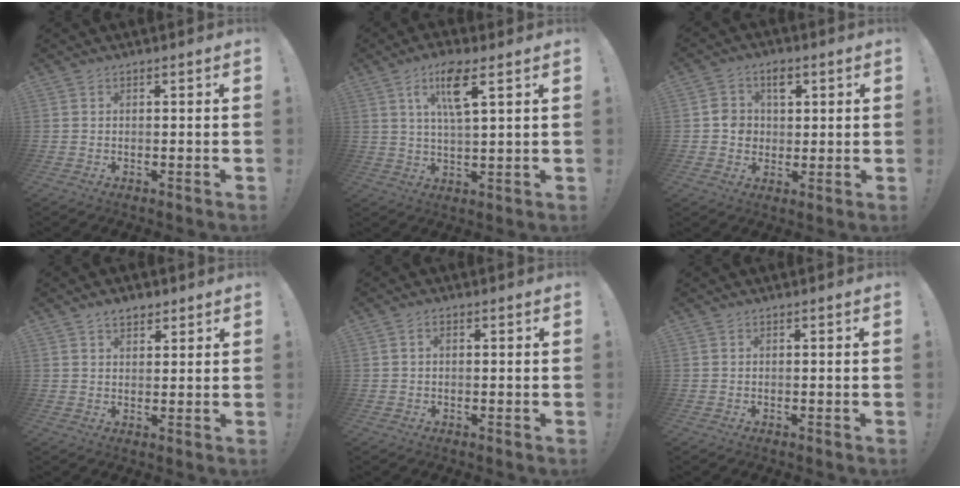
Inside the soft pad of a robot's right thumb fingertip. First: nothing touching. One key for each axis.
{"total": 10.1, "fx": 5.1, "fy": 2.5, "fz": 8.3, "tx": -0.141, "ty": -0.008, "tz": 0.086}
{"total": 6.8, "fx": 1.4, "fy": 6.1, "fz": 2.7, "tx": -0.033, "ty": -0.001, "tz": 0.027}
{"total": 4.1, "fx": 2.8, "fy": 2.5, "fz": 1.6, "tx": -0.016, "ty": -0.011, "tz": 0.049}
{"total": 1.2, "fx": 0.1, "fy": 0.7, "fz": 1.0, "tx": -0.014, "ty": 0.001, "tz": 0.000}
{"total": 0.0}